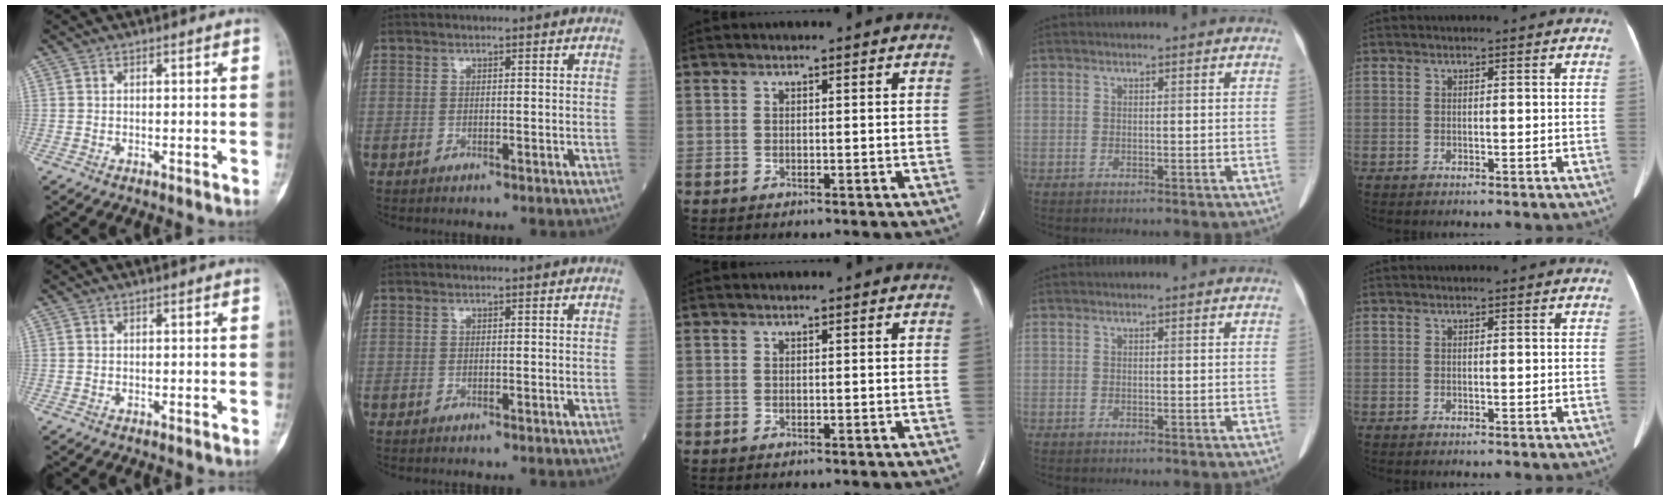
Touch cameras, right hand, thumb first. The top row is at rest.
{}